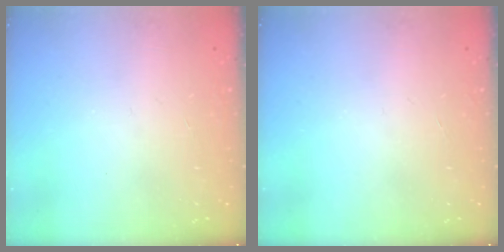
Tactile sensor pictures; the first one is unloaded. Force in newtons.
{"total": 0.0}